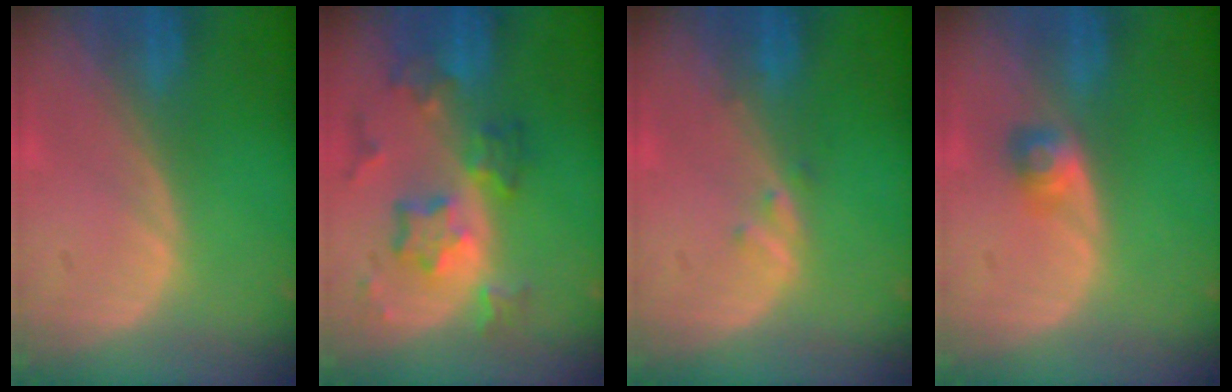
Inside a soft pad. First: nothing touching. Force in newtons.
{"total": 8.4, "press": 7.4, "slide": 4.0}
{"total": 1.1, "press": 1.1, "slide": 0.1}
{"total": 2.6, "press": 2.3, "slide": 1.1}